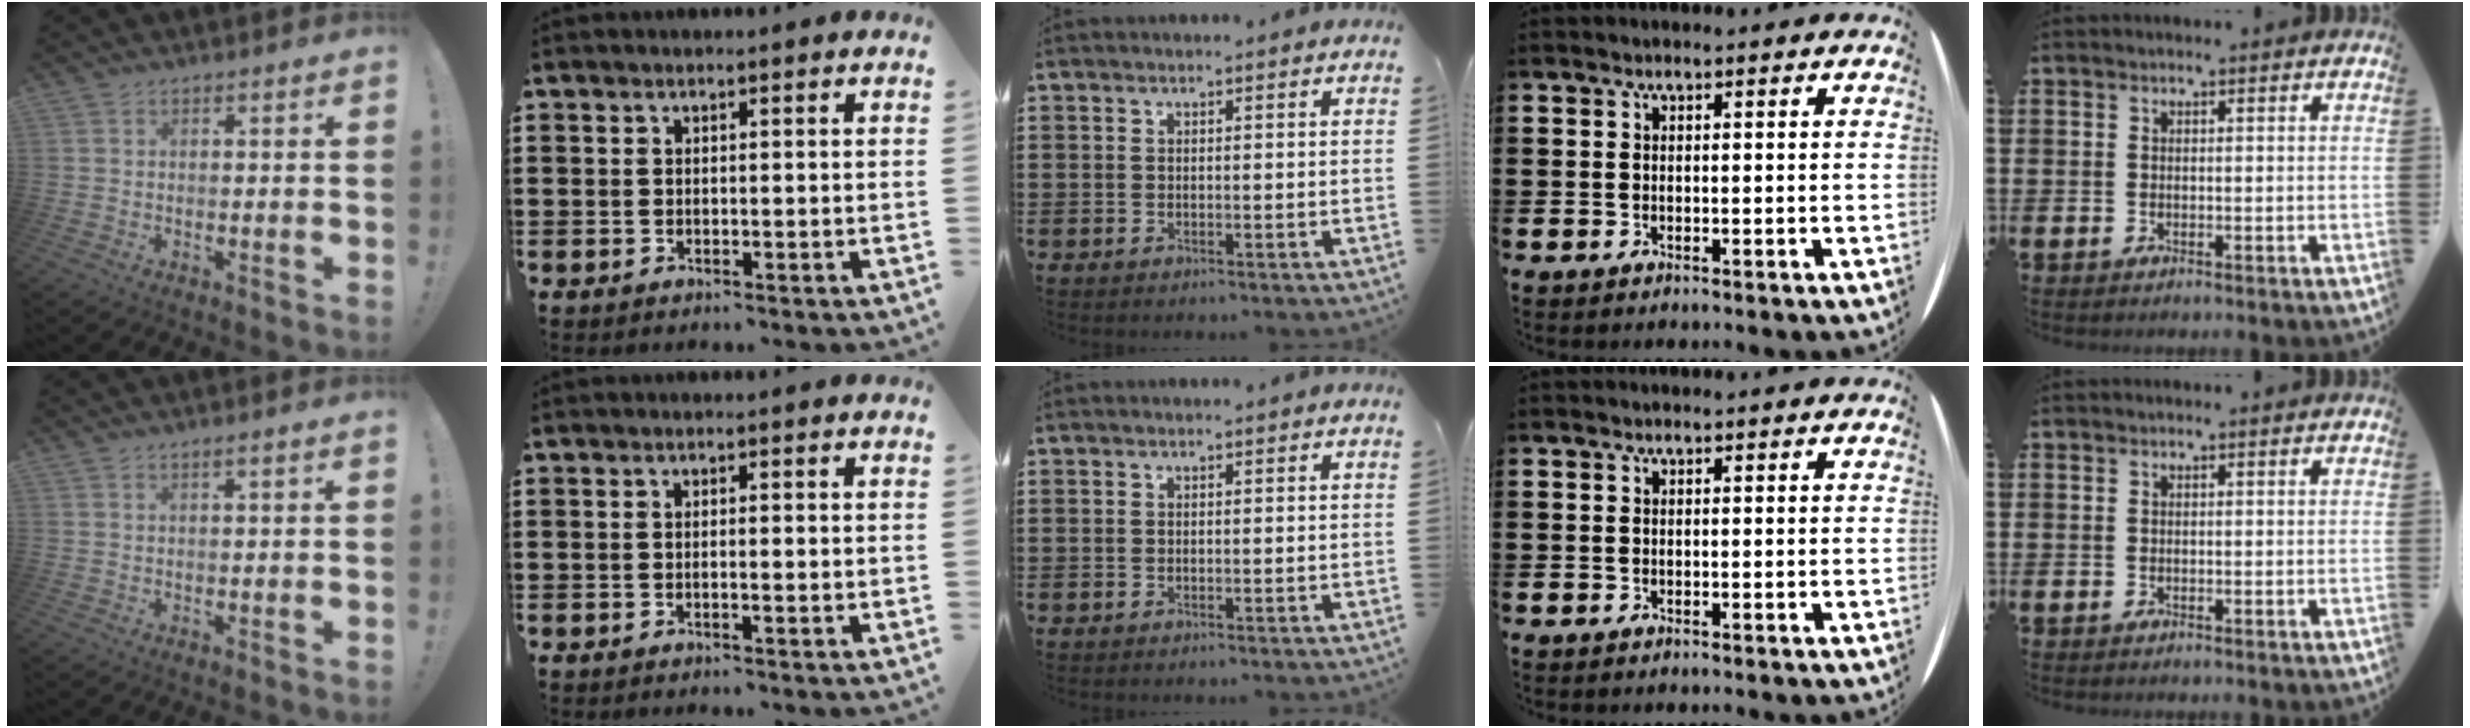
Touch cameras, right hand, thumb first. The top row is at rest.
{"thumb": {"total": 1.3, "force": [0.7, -0.2, 1.1], "torque": [-0.022, 0.000, 0.011]}, "index": {"total": 0.9, "force": [-0.3, 0.0, 0.8], "torque": [-0.015, -0.003, -0.005]}}